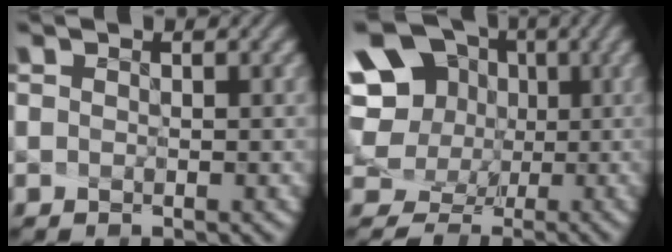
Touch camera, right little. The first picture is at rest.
{"total": 12.5, "force": [2.9, 10.8, 5.5], "torque": [-0.160, 0.029, 0.042]}